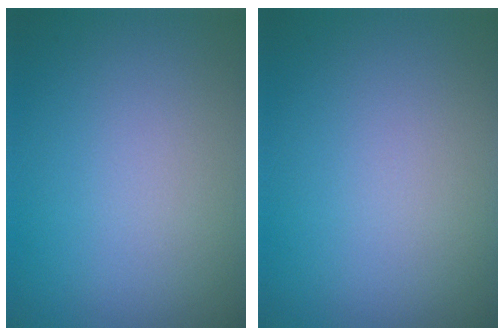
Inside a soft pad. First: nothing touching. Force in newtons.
{"total": 0.0}